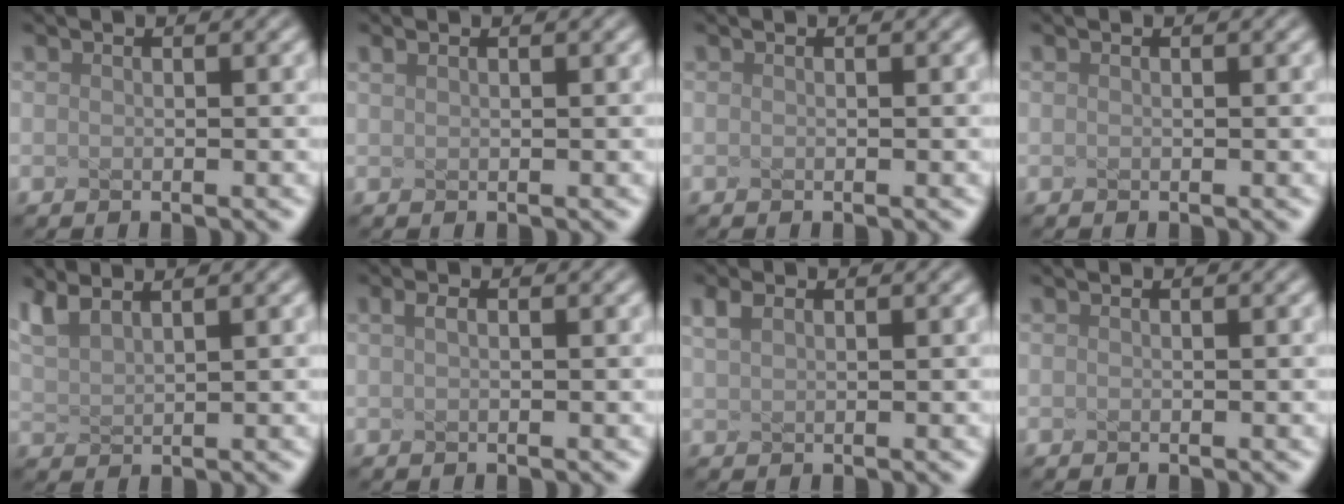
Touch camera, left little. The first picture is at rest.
{"total": 0.7, "force": [0.5, 0.2, 0.4], "torque": [-0.010, 0.002, 0.011]}
{"total": 0.0}
{"total": 0.0}
{"total": 2.8, "force": [2.3, 0.8, 1.5], "torque": [-0.043, 0.009, 0.049]}
{"total": 0.9, "force": [0.3, 0.4, 0.8], "torque": [-0.015, 0.004, 0.006]}
{"total": 1.6, "force": [1.0, 0.8, 1.0], "torque": [-0.026, 0.005, 0.022]}
{"total": 0.0}